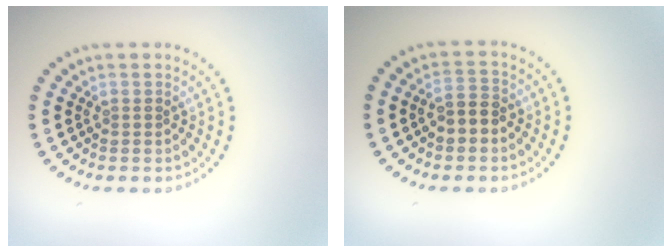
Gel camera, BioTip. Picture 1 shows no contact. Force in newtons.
{"total": 2.5, "press": 2.4, "slide": 0.6}